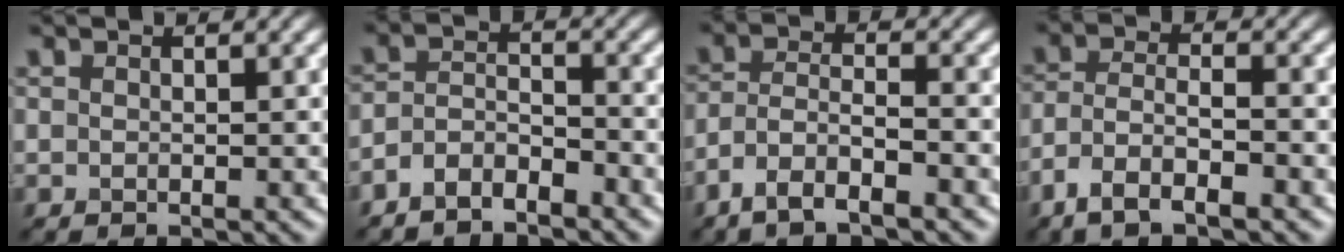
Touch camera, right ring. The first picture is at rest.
{"total": 3.3, "force": [-2.7, 1.1, 1.5], "torque": [-0.031, 0.003, -0.060]}
{"total": 4.4, "force": [-3.2, 1.0, 2.8], "torque": [-0.055, 0.001, -0.066]}
{"total": 4.8, "force": [-3.3, 1.4, 3.2], "torque": [-0.066, 0.000, -0.067]}